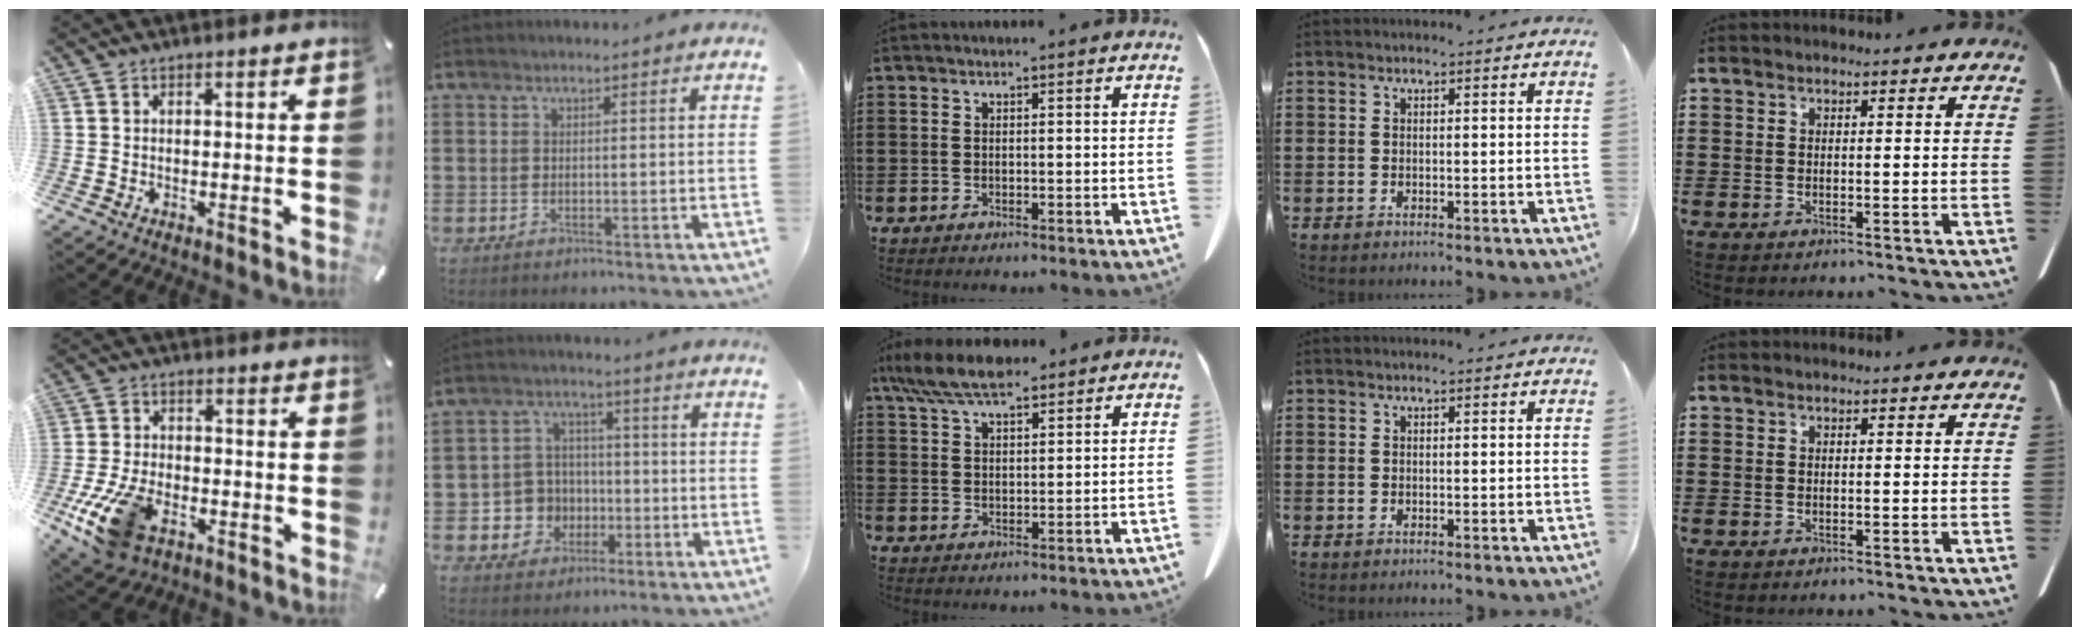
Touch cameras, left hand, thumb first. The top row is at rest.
{"thumb": {"total": 13.8, "force": [-6.1, 7.9, 9.6], "torque": [-0.205, 0.018, -0.106]}, "index": {"total": 6.1, "force": [-1.4, 5.8, 1.1], "torque": [-0.047, 0.013, -0.024]}, "middle": {"total": 7.5, "force": [6.1, 1.9, 4.1], "torque": [-0.094, -0.010, 0.114]}}